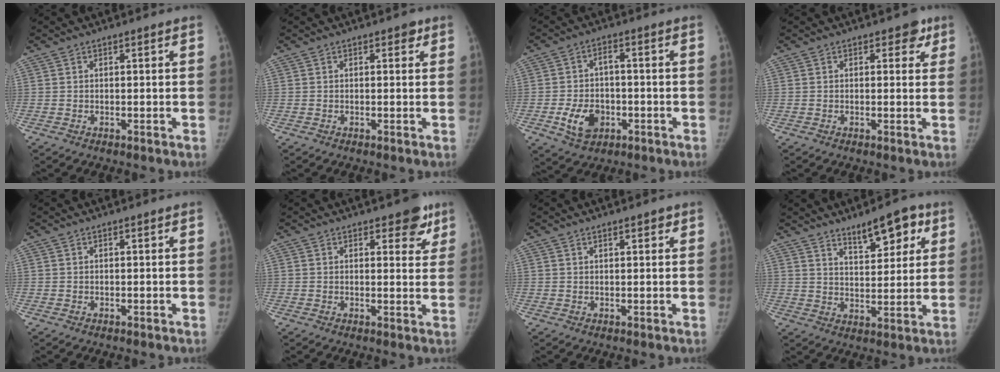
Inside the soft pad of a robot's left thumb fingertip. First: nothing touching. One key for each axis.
{"total": 1.2, "fx": 0.7, "fy": 0.8, "fz": 0.7, "tx": 0.002, "ty": -0.001, "tz": 0.004}
{"total": 8.2, "fx": -2.8, "fy": 5.7, "fz": 5.2, "tx": -0.081, "ty": 0.014, "tz": -0.043}
{"total": 2.8, "fx": 1.5, "fy": 1.9, "fz": 1.5, "tx": 0.009, "ty": -0.004, "tz": 0.012}
{"total": 0.0}
{"total": 5.5, "fx": 3.5, "fy": 2.7, "fz": 3.3, "tx": -0.005, "ty": -0.016, "tz": 0.039}
{"total": 1.9, "fx": 1.3, "fy": 0.7, "fz": 1.2, "tx": -0.012, "ty": -0.005, "tz": 0.017}
{"total": 9.6, "fx": 5.9, "fy": 3.8, "fz": 6.6, "tx": -0.073, "ty": -0.030, "tz": 0.095}